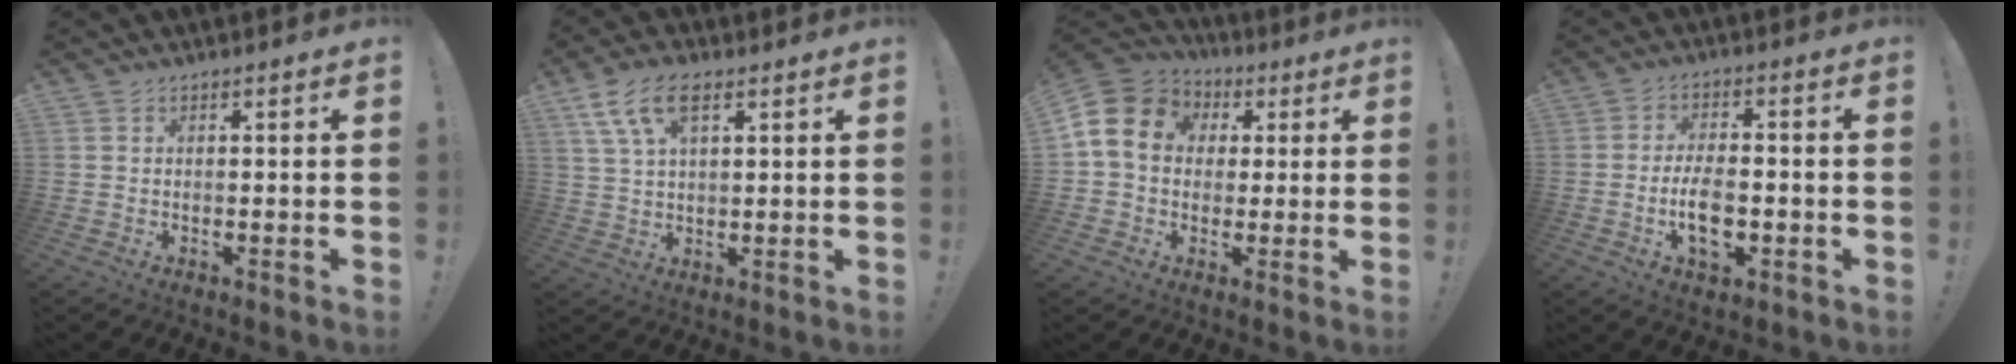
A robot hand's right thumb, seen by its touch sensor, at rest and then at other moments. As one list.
[{"total": 9.6, "force": [4.6, 4.5, 7.0], "torque": [-0.139, 0.000, 0.089]}, {"total": 13.7, "force": [3.0, 11.1, 7.4], "torque": [-0.122, 0.001, 0.059]}, {"total": 9.6, "force": [-2.7, 5.1, 7.7], "torque": [-0.129, 0.001, -0.045]}]